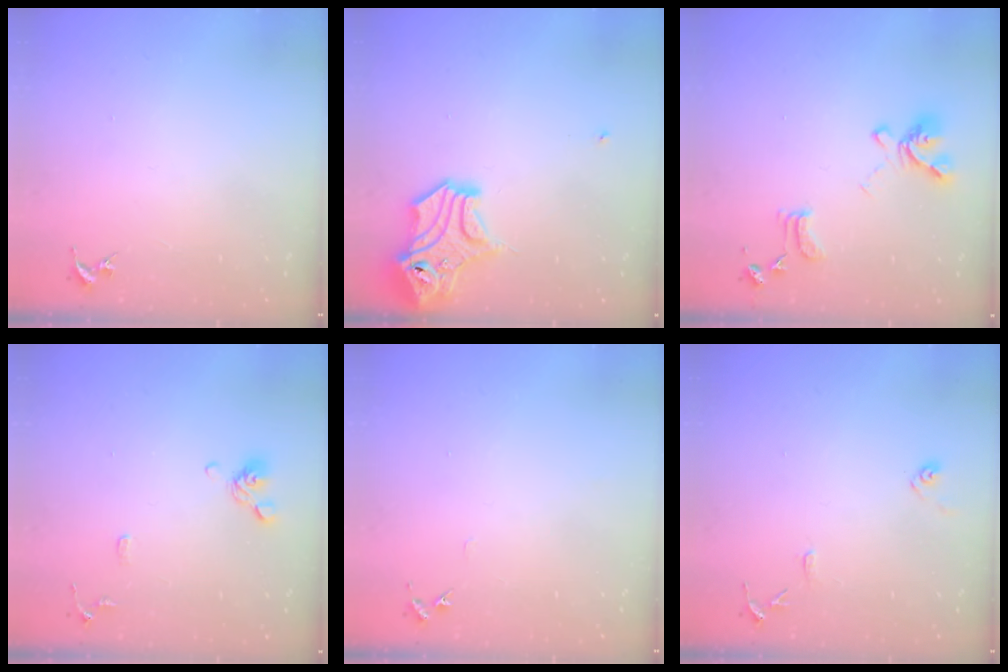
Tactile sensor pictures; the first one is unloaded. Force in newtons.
{"total": 14.1, "press": 14.0, "slide": 1.9}
{"total": 15.5, "press": 15.4, "slide": 1.6}
{"total": 8.8, "press": 8.6, "slide": 2.0}
{"total": 4.0, "press": 4.0, "slide": 0.5}
{"total": 9.0, "press": 8.9, "slide": 0.8}